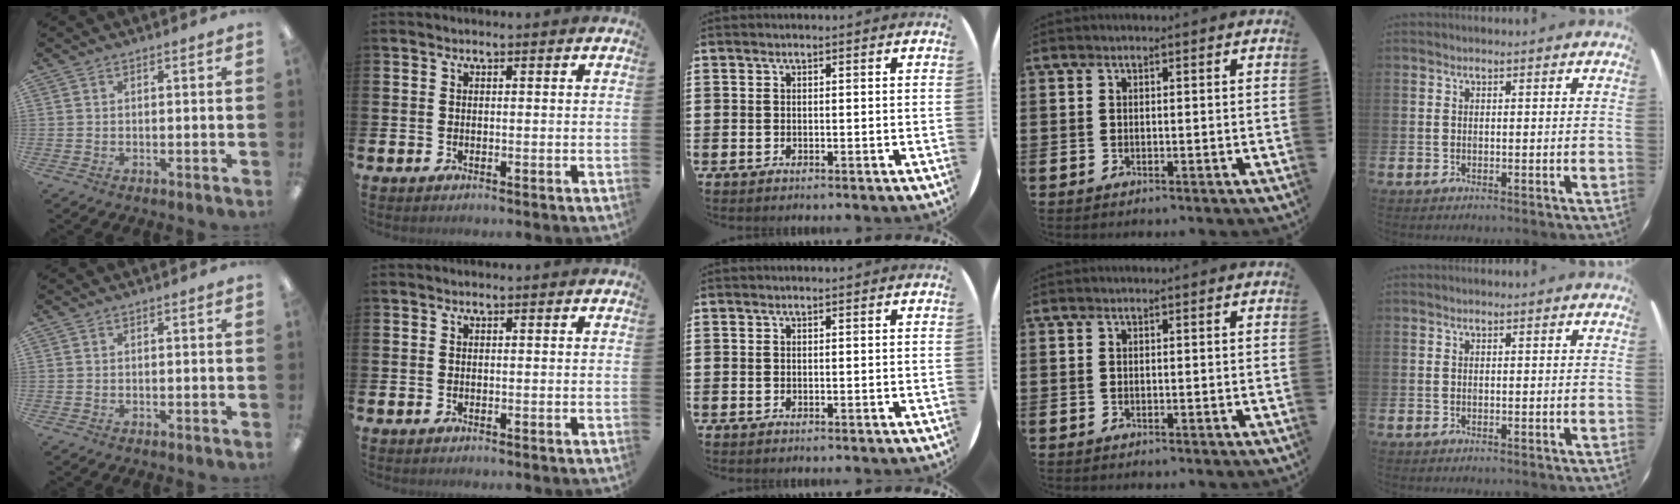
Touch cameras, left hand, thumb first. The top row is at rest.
{}